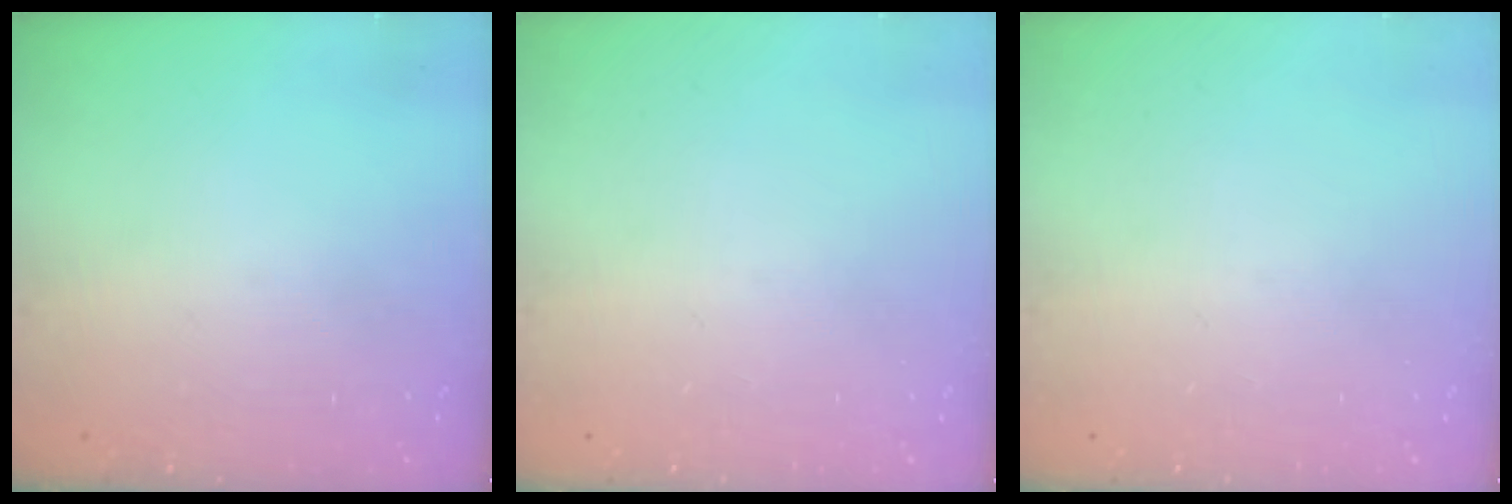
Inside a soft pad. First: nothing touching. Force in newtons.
{"total": 0.0}
{"total": 0.0}